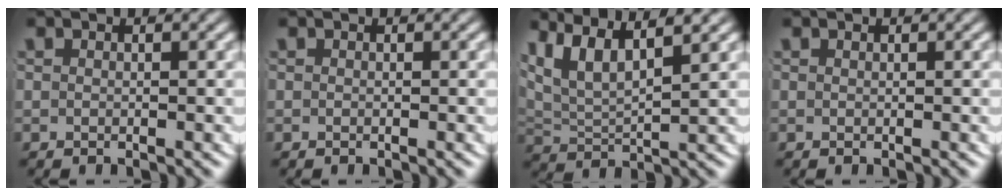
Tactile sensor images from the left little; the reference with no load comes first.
{"total": 0.0}
{"total": 8.6, "force": [3.4, 6.4, 4.6], "torque": [-0.117, 0.001, 0.047]}
{"total": 0.0}